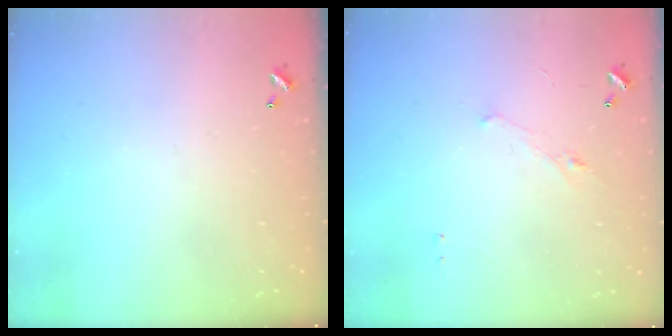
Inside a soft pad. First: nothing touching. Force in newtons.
{"total": 1.3, "press": 1.2, "slide": 0.6}